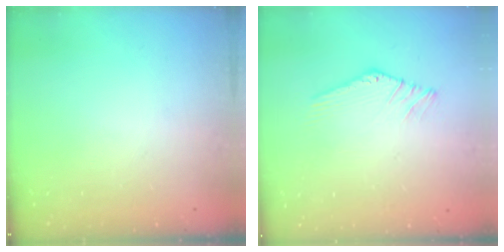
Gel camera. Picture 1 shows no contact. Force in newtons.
{"total": 0.5, "press": 0.4, "slide": 0.3}